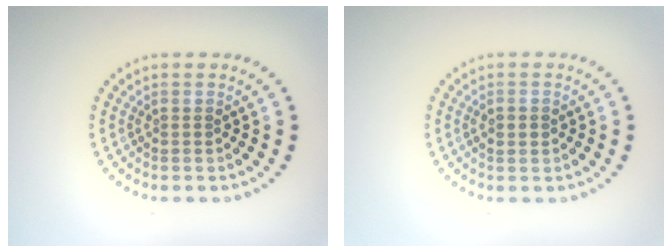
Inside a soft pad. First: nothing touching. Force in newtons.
{"total": 1.6, "press": 1.6, "slide": 0.2}